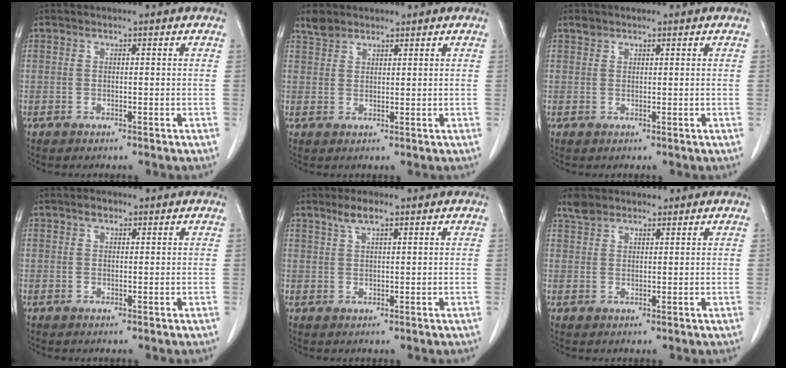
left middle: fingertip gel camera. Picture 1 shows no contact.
{"total": 2.7, "force": [2.3, 1.3, 0.4], "torque": [-0.015, 0.010, 0.045]}
{"total": 1.0, "force": [0.8, 0.6, 0.1], "torque": [-0.002, 0.005, 0.013]}
{"total": 1.3, "force": [0.8, 0.8, 0.6], "torque": [-0.013, 0.005, 0.013]}
{"total": 2.9, "force": [2.0, 0.5, 2.0], "torque": [-0.045, 0.004, 0.041]}
{"total": 3.2, "force": [2.7, 1.6, 0.7], "torque": [-0.019, 0.013, 0.050]}